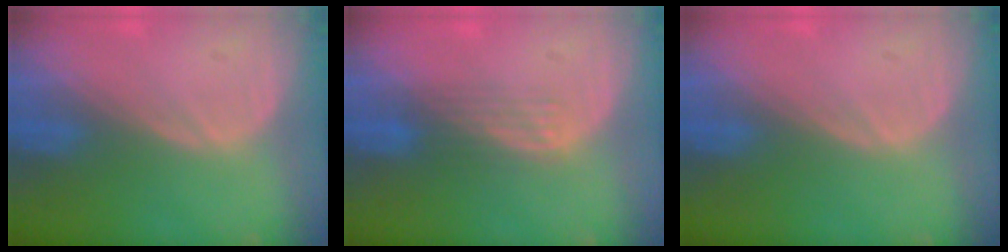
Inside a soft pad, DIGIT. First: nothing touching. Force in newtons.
{"total": 2.9, "press": 2.7, "slide": 1.1}
{"total": 0.0}